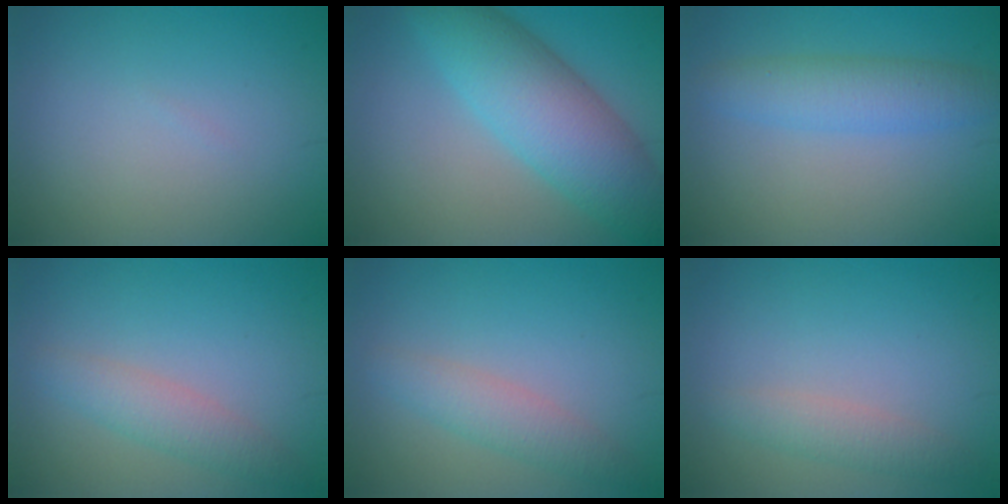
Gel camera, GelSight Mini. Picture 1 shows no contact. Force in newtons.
{"total": 8.0, "press": 8.0, "slide": 0.2}
{"total": 3.7, "press": 3.7, "slide": 0.1}
{"total": 2.7, "press": 2.6, "slide": 0.2}
{"total": 2.7, "press": 2.6, "slide": 0.2}
{"total": 2.0, "press": 2.0, "slide": 0.1}